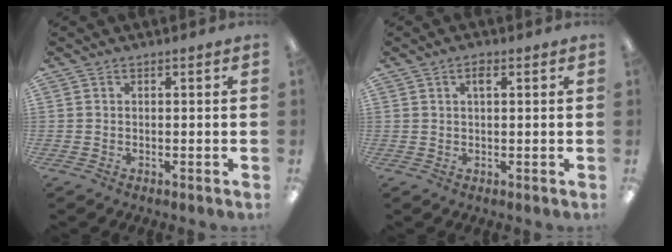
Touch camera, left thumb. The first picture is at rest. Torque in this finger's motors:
{"motor_torque": [-0.08, 0.01, -0.08, -0.23, 0.04]}